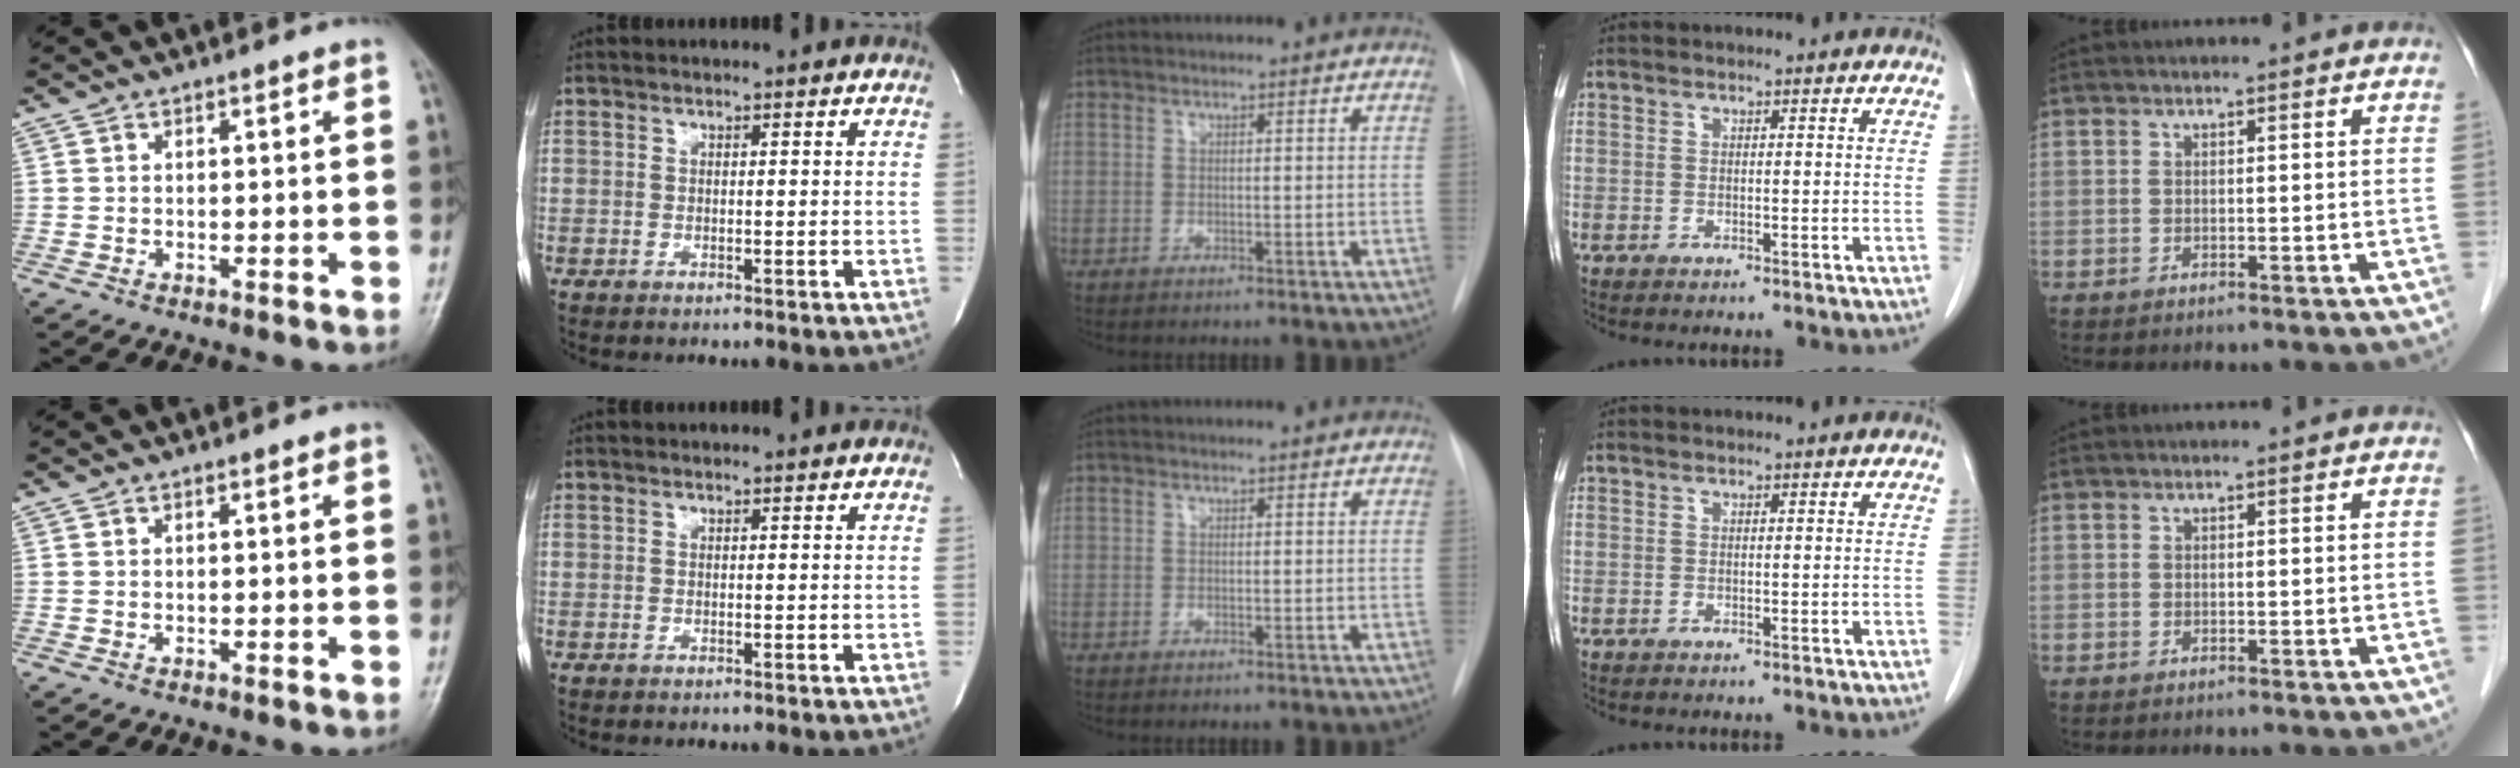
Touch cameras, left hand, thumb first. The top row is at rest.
{}